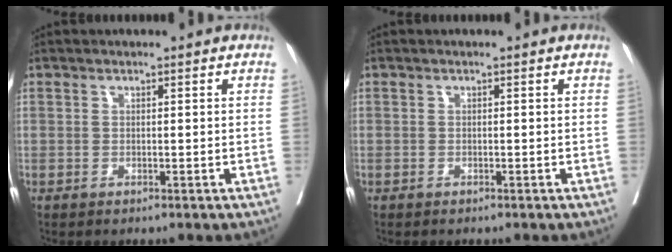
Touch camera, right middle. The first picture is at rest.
{"total": 0.0}